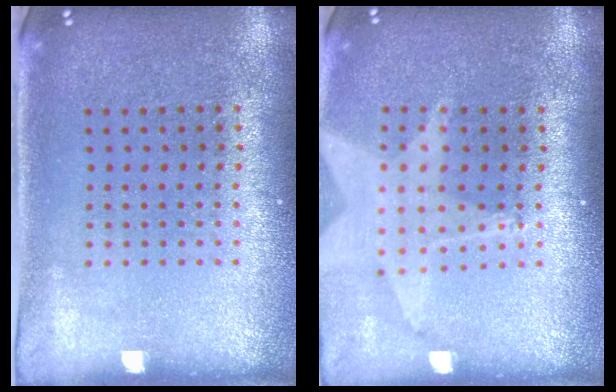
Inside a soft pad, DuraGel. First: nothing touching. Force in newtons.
{"total": 1.7, "press": 1.5, "slide": 0.7}